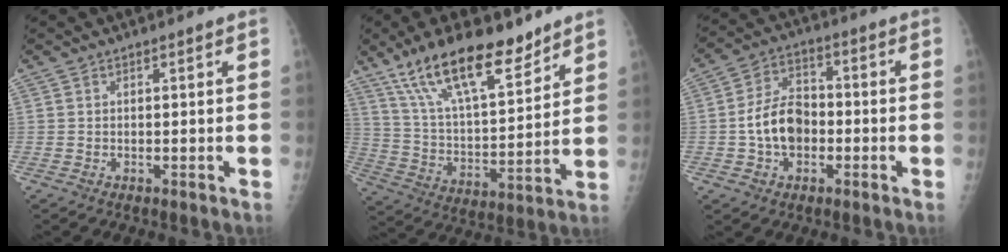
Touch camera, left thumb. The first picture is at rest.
{"total": 18.5, "force": [13.0, 6.3, 11.6], "torque": [-0.172, -0.063, 0.238]}
{"total": 9.7, "force": [-1.9, 7.0, 6.5], "torque": [-0.098, 0.026, -0.040]}